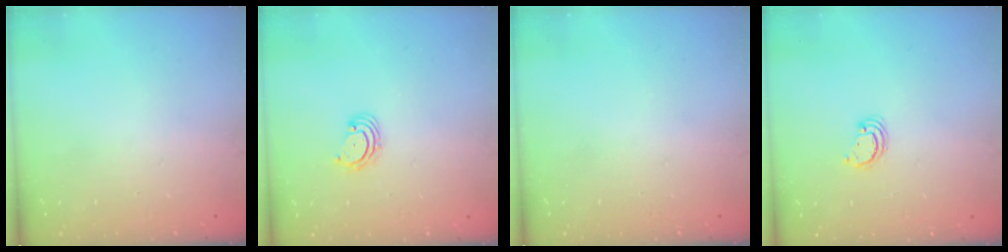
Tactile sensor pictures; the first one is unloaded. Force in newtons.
{"total": 3.1, "press": 3.1, "slide": 0.3}
{"total": 0.0}
{"total": 2.6, "press": 2.6, "slide": 0.2}